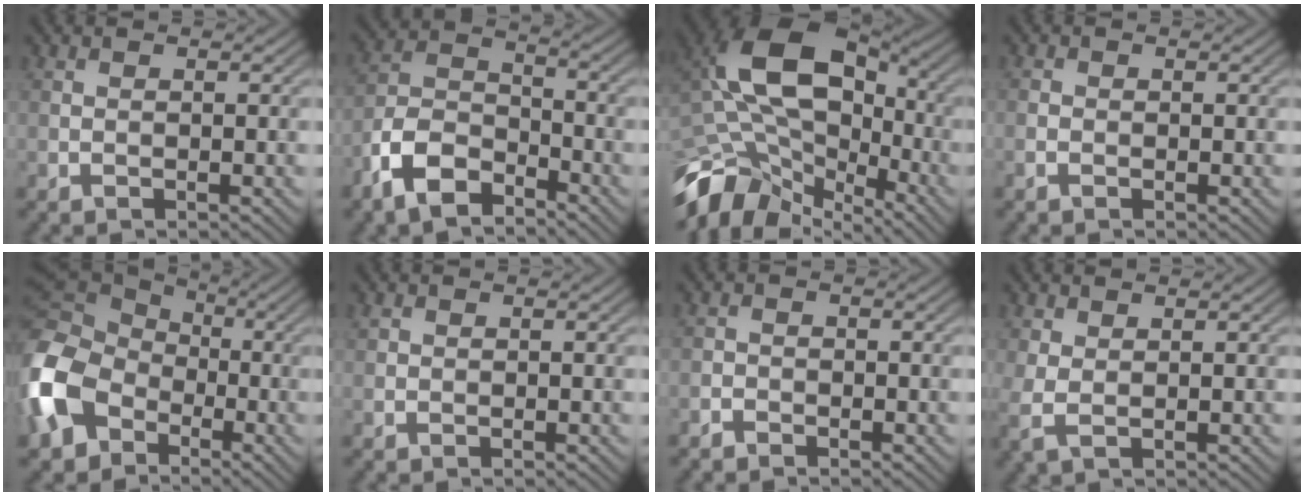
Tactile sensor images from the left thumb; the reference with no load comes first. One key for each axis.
{"total": 8.5, "fx": -5.8, "fy": 4.0, "fz": 4.8, "tx": -0.099, "ty": -0.005, "tz": -0.132}
{"total": 14.9, "fx": -4.8, "fy": 9.6, "fz": 10.3, "tx": -0.207, "ty": 0.005, "tz": -0.104}
{"total": 1.0, "fx": -0.5, "fy": 0.7, "fz": 0.5, "tx": -0.013, "ty": 0.000, "tz": -0.012}
{"total": 15.2, "fx": -4.6, "fy": 11.6, "fz": 8.6, "tx": -0.270, "ty": -0.036, "tz": -0.105}
{"total": 0.8, "fx": 0.3, "fy": 0.6, "fz": 0.3, "tx": -0.007, "ty": 0.000, "tz": 0.008}
{"total": 1.4, "fx": -1.1, "fy": 0.7, "fz": 0.3, "tx": -0.003, "ty": 0.000, "tz": -0.026}
{"total": 2.4, "fx": 0.9, "fy": 1.3, "fz": 1.9, "tx": -0.059, "ty": -0.002, "tz": 0.017}